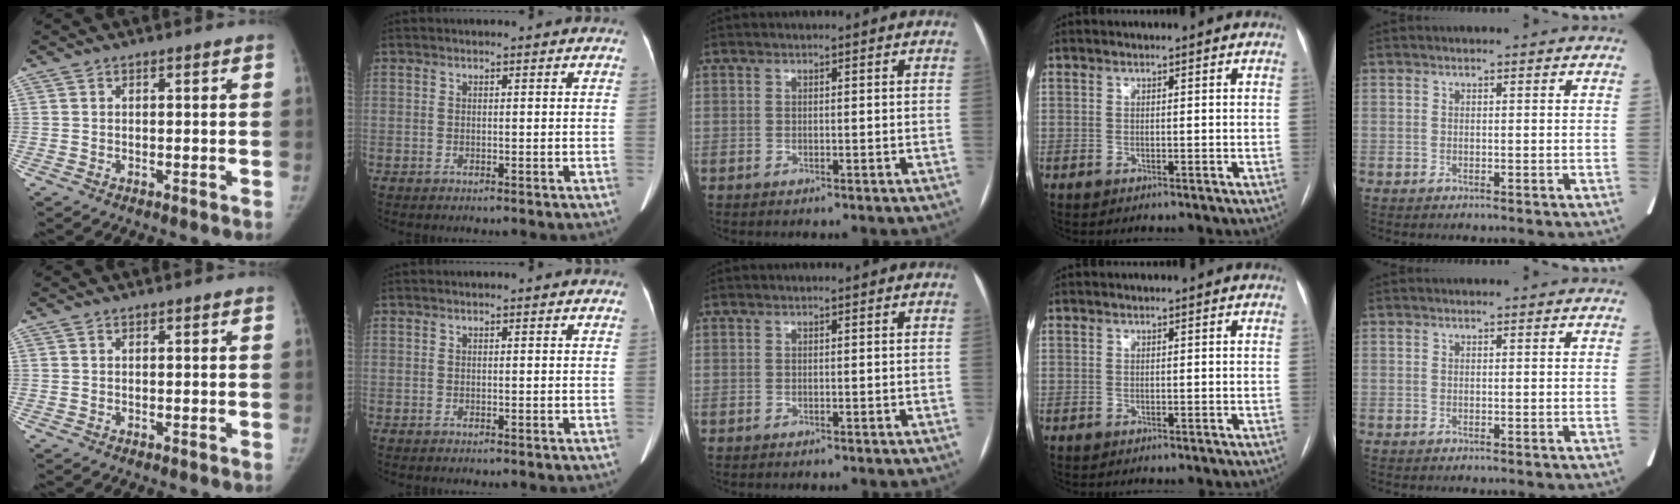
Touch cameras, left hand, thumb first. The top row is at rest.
{}